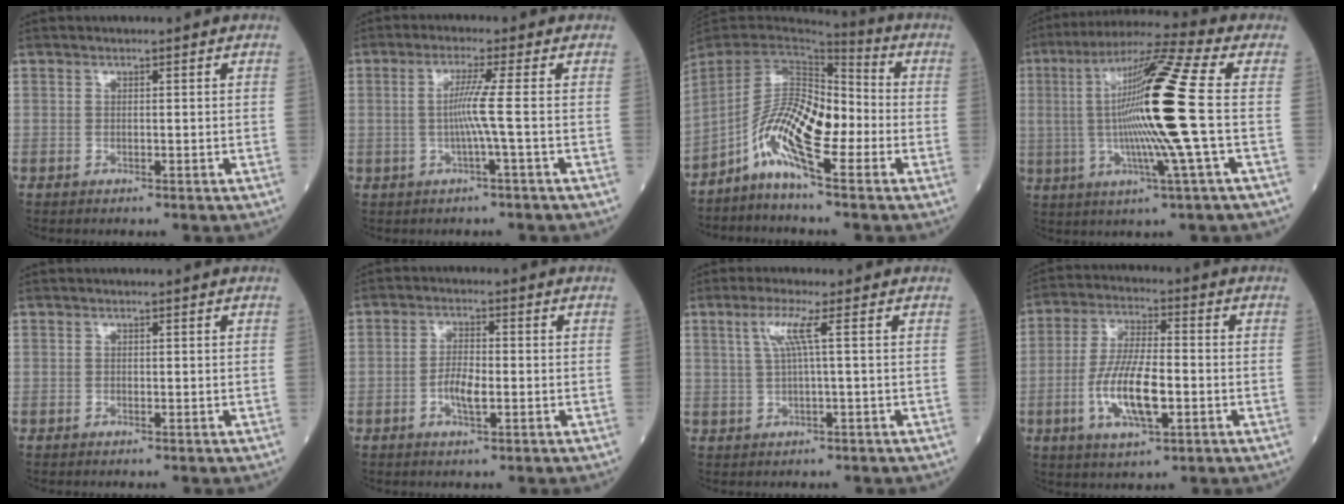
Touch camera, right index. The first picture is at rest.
{"total": 4.5, "force": [-0.5, -1.5, 4.2], "torque": [-0.089, -0.001, -0.007]}
{"total": 10.9, "force": [-4.2, 2.6, 9.7], "torque": [-0.198, 0.013, -0.085]}
{"total": 18.8, "force": [0.3, -1.2, 18.7], "torque": [-0.359, 0.004, -0.009]}
{"total": 0.0}
{"total": 3.9, "force": [-1.1, 1.0, 3.6], "torque": [-0.076, 0.001, -0.020]}
{"total": 3.8, "force": [1.1, -0.8, 3.6], "torque": [-0.084, 0.006, 0.024]}
{"total": 10.8, "force": [-2.8, 2.9, 10.0], "torque": [-0.208, -0.005, -0.049]}